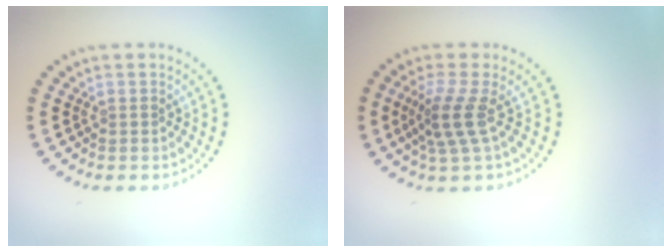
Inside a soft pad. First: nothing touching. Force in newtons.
{"total": 3.0, "press": 2.2, "slide": 2.0}